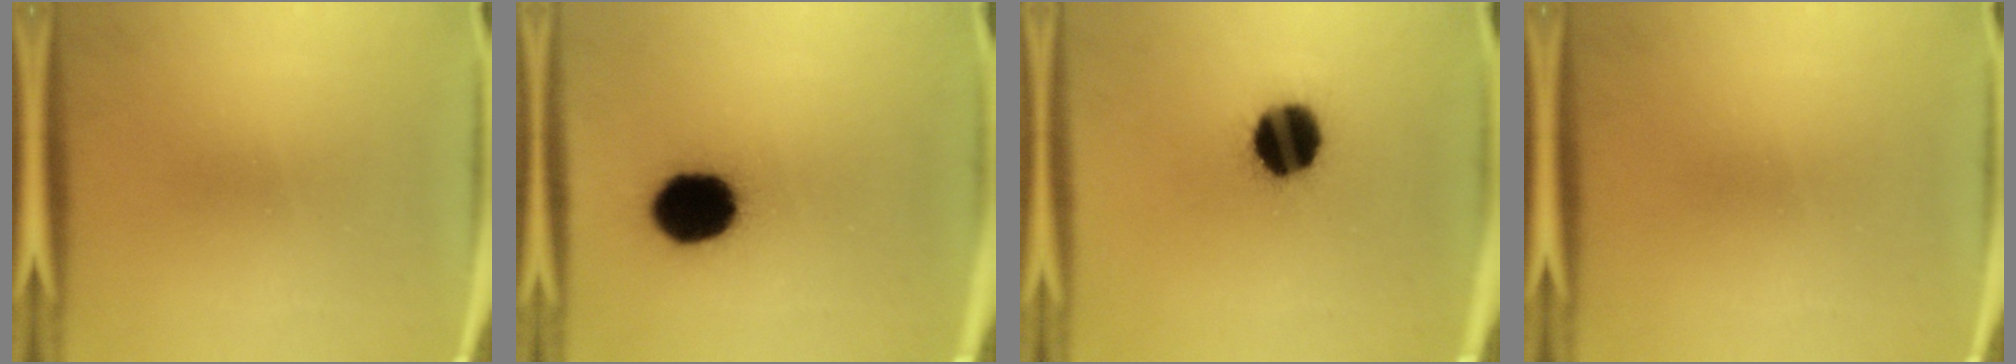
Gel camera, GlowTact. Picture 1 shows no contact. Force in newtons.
{"total": 17.3}
{"total": 15.3}
{"total": 0.0}